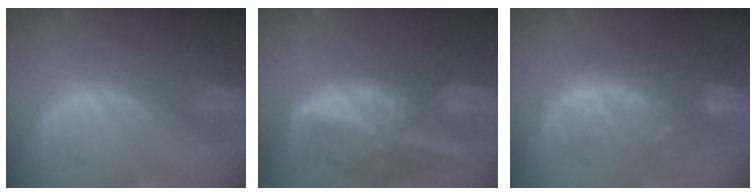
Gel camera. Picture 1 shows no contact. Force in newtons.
{"total": 9.2, "press": 7.9, "slide": 4.7}
{"total": 10.0, "press": 8.6, "slide": 5.2}